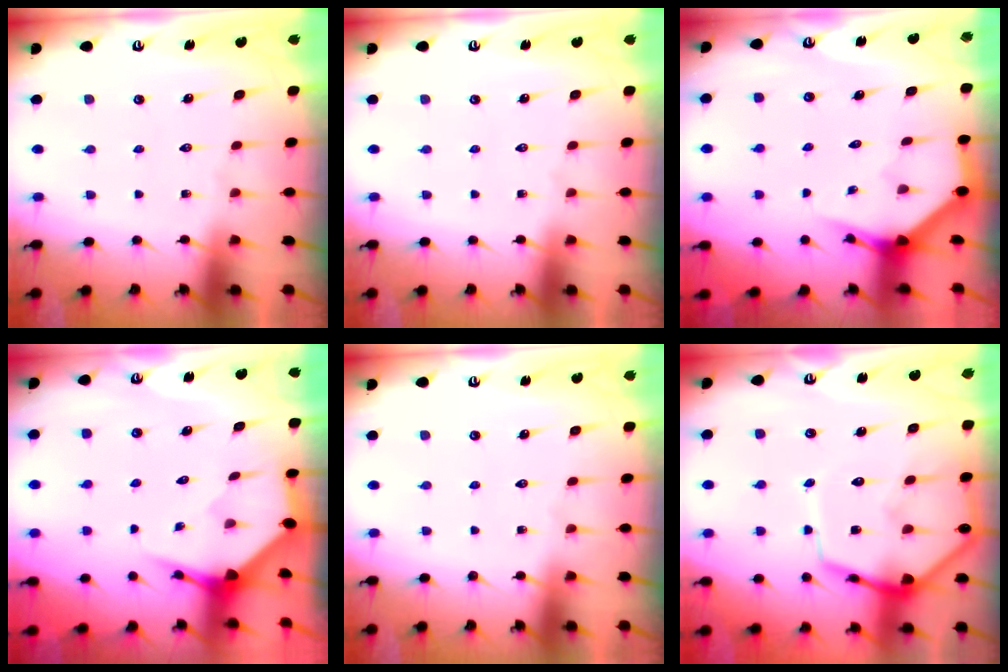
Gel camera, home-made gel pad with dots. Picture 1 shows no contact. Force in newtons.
{"total": 0.0}
{"total": 3.7, "press": 3.7, "slide": 0.3}
{"total": 3.5, "press": 3.5, "slide": 0.3}
{"total": 0.0}
{"total": 14.3, "press": 14.2, "slide": 1.4}